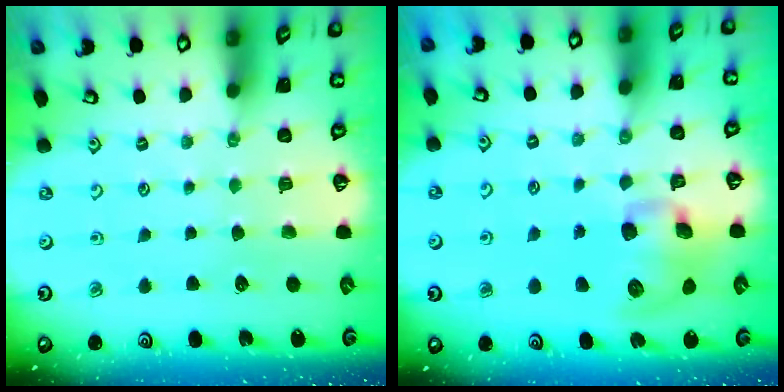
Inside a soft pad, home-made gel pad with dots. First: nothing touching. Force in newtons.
{"total": 11.7, "press": 11.6, "slide": 1.8}